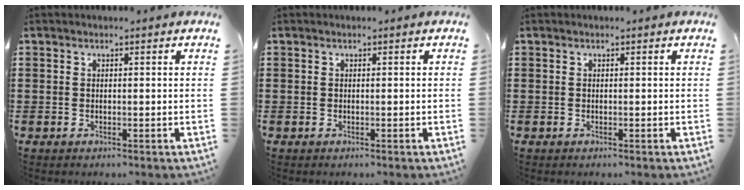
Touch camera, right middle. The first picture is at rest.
{"total": 0.0}
{"total": 0.0}